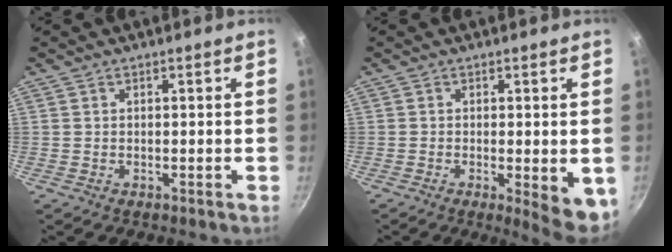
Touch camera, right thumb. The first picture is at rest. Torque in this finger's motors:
{"motor_torque": [-0.30, 0.47, 0.06, -0.02, 0.20]}